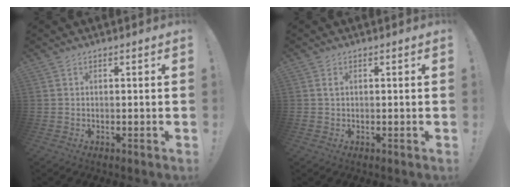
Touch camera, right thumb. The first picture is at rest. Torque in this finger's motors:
{"motor_torque": [0.00, 0.00, 0.03, -0.04, 0.00]}